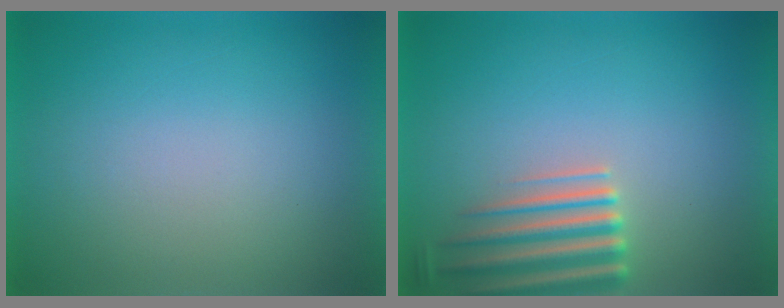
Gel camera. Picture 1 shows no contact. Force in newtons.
{"total": 5.5}